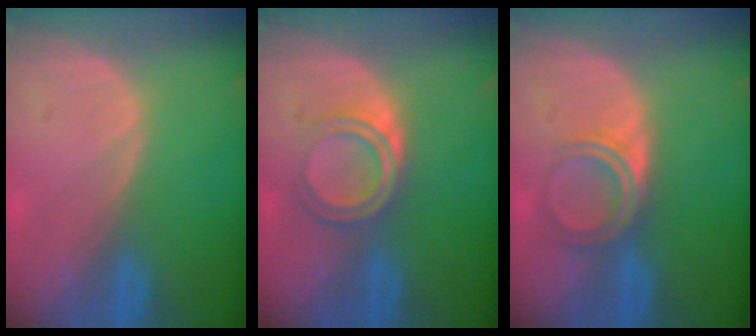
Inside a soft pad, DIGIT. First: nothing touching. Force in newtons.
{"total": 4.4, "press": 4.4, "slide": 0.2}
{"total": 4.8, "press": 4.0, "slide": 2.6}